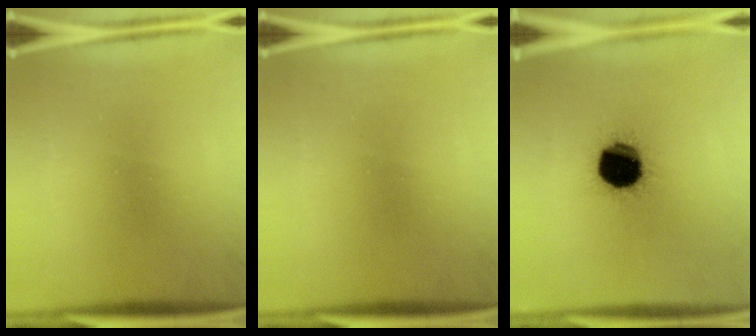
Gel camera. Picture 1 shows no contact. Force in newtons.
{"total": 0.0}
{"total": 18.1}